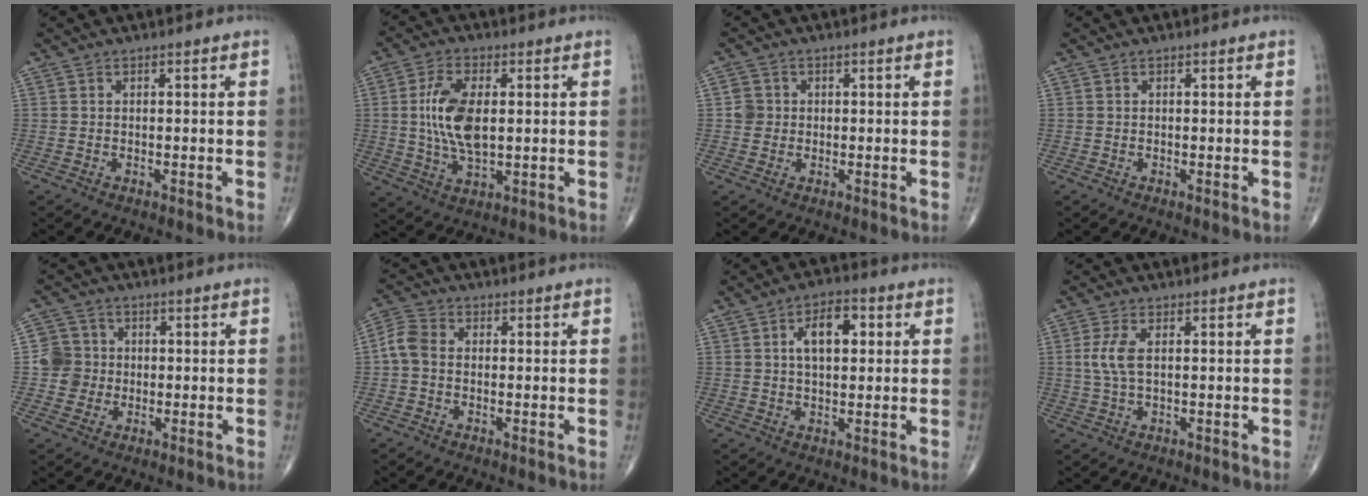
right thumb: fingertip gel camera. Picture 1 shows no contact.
{"total": 11.1, "force": [1.1, 5.6, 9.6], "torque": [-0.191, -0.005, 0.025]}
{"total": 2.6, "force": [0.1, 2.5, 0.6], "torque": [0.007, 0.006, 0.000]}
{"total": 0.0}
{"total": 5.5, "force": [-0.4, 5.4, 0.9], "torque": [0.011, 0.009, -0.014]}
{"total": 4.7, "force": [-0.4, 3.5, 3.2], "torque": [-0.066, 0.013, -0.019]}
{"total": 8.1, "force": [2.0, 4.3, 6.6], "torque": [-0.092, 0.008, 0.029]}
{"total": 4.2, "force": [0.6, 1.7, 3.8], "torque": [-0.103, 0.004, 0.014]}